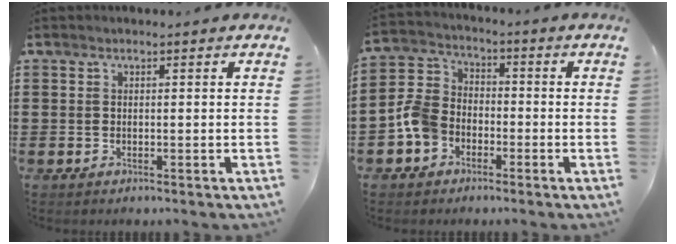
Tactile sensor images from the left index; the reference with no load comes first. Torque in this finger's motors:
{"motor_torque": [0.68, -0.07, 0.30, 0.09]}